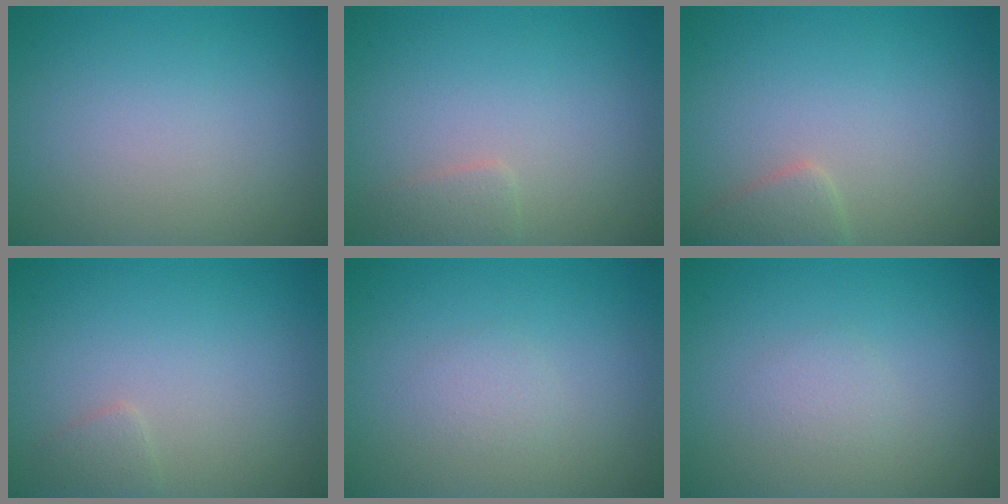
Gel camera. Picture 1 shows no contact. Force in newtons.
{"total": 1.2, "press": 1.2, "slide": 0.0}
{"total": 1.8, "press": 1.8, "slide": 0.1}
{"total": 0.9, "press": 0.9, "slide": 0.1}
{"total": 1.0, "press": 1.0, "slide": 0.1}
{"total": 1.0, "press": 1.0, "slide": 0.1}